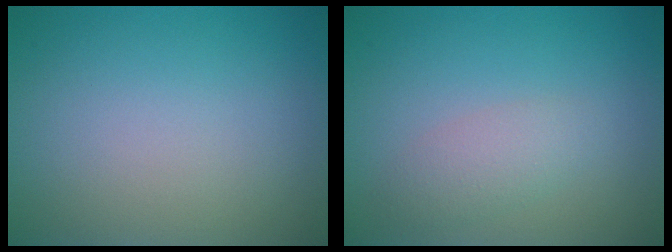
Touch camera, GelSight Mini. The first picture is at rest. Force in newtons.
{"total": 2.1, "press": 2.1, "slide": 0.0}